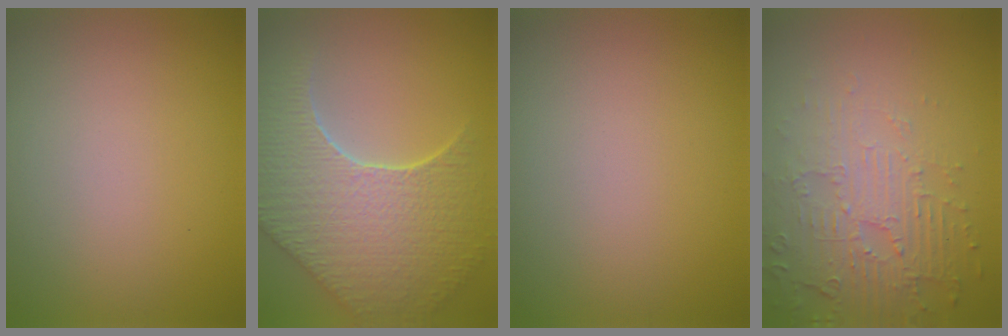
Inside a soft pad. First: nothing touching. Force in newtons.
{"total": 9.4, "press": 6.6, "slide": 6.6}
{"total": 0.0}
{"total": 5.5, "press": 3.6, "slide": 4.1}